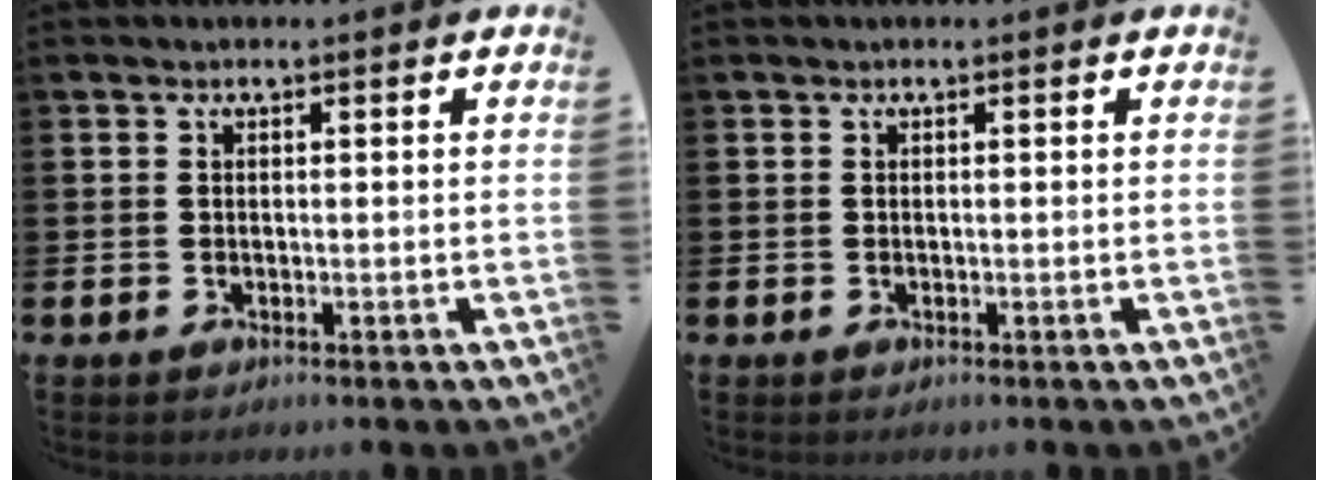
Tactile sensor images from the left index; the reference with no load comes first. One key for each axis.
{"total": 0.0}